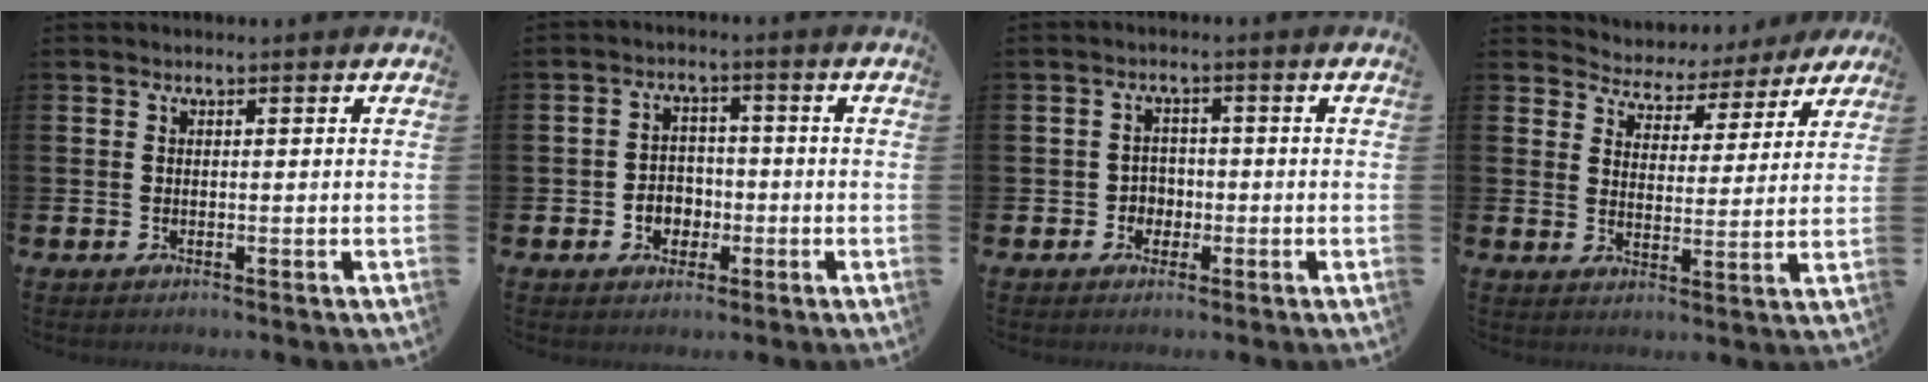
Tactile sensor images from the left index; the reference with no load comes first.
{"total": 3.3, "force": [-1.0, 3.0, 1.1], "torque": [-0.018, 0.000, -0.027]}
{"total": 2.4, "force": [-0.8, 2.2, 0.5], "torque": [-0.014, 0.006, -0.022]}
{"total": 4.9, "force": [4.6, 1.8, -0.2], "torque": [-0.020, -0.043, 0.076]}